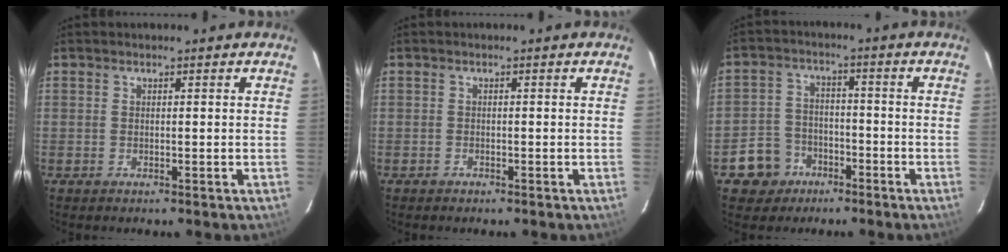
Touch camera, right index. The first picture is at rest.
{"total": 0.7, "force": [-0.6, 0.4, 0.0], "torque": [-0.002, 0.004, -0.011]}
{"total": 7.7, "force": [-4.4, 6.2, 1.4], "torque": [-0.056, 0.026, -0.063]}